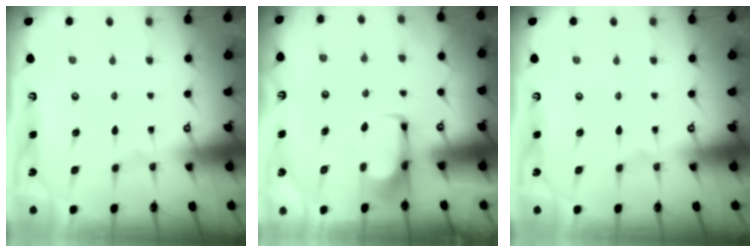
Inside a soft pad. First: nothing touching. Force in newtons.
{"total": 1.6, "press": 1.5, "slide": 0.5}
{"total": 0.0}